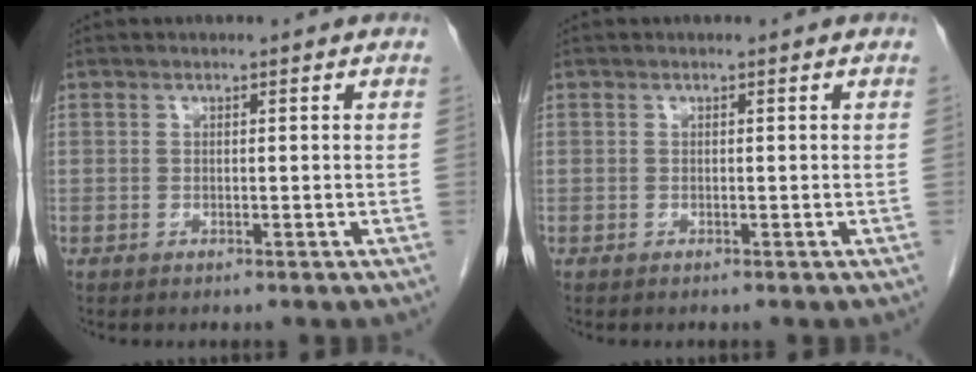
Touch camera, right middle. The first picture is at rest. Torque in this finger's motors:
{"motor_torque": [-0.14, -0.30, -0.06, -0.01]}